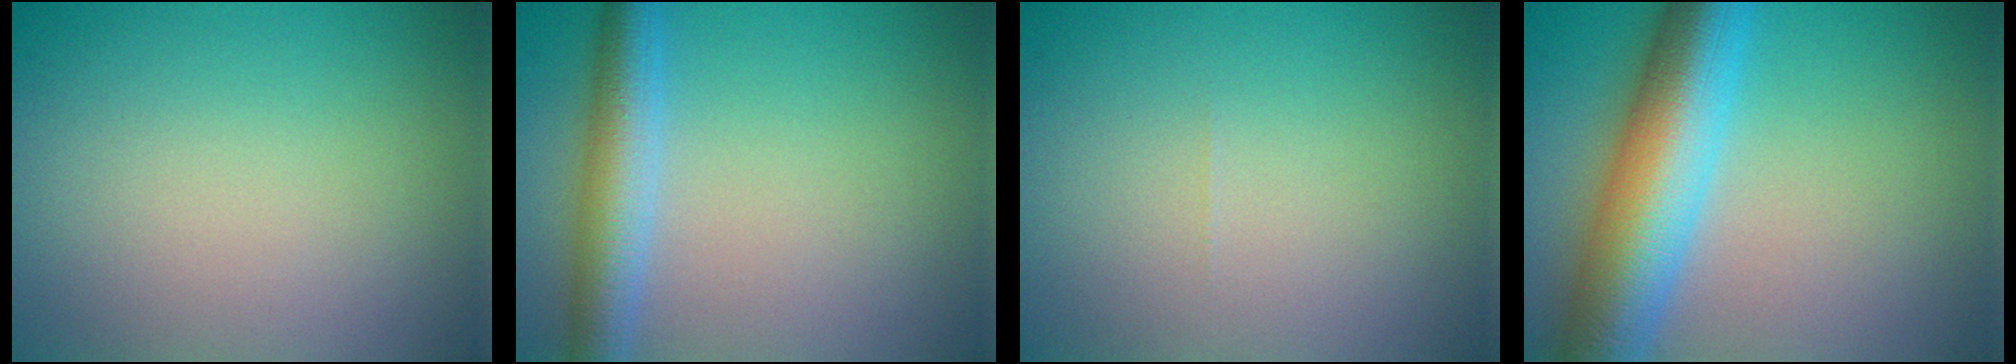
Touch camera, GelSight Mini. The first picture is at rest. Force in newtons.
{"total": 4.5, "press": 4.5, "slide": 0.1}
{"total": 0.0}
{"total": 9.9, "press": 9.9, "slide": 0.1}